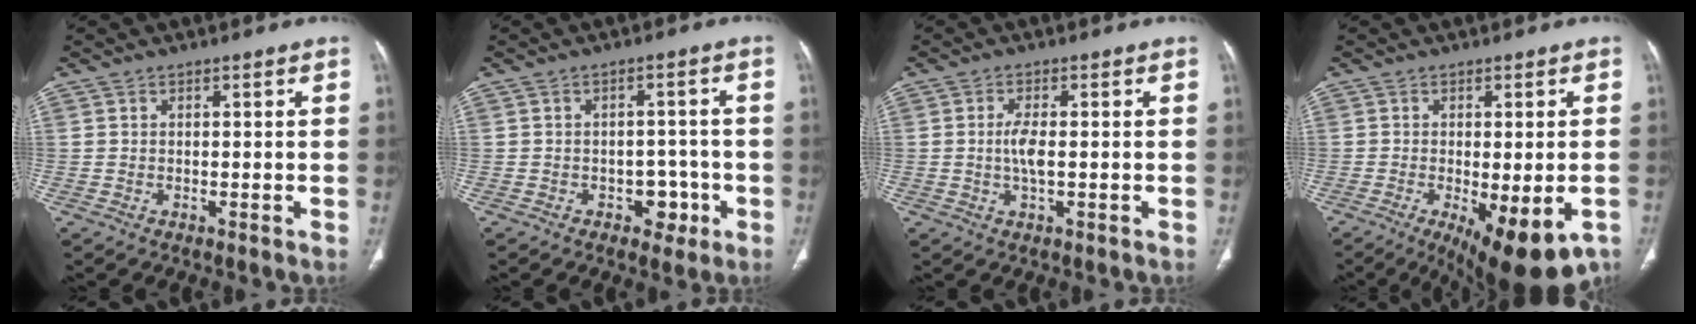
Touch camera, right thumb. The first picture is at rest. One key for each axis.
{"total": 4.6, "fx": -1.9, "fy": 3.4, "fz": 2.5, "tx": -0.005, "ty": 0.017, "tz": -0.022}
{"total": 3.4, "fx": -0.1, "fy": 1.0, "fz": 3.3, "tx": -0.074, "ty": -0.004, "tz": -0.006}
{"total": 13.9, "fx": -6.7, "fy": 5.2, "fz": 11.1, "tx": -0.135, "ty": -0.006, "tz": -0.086}